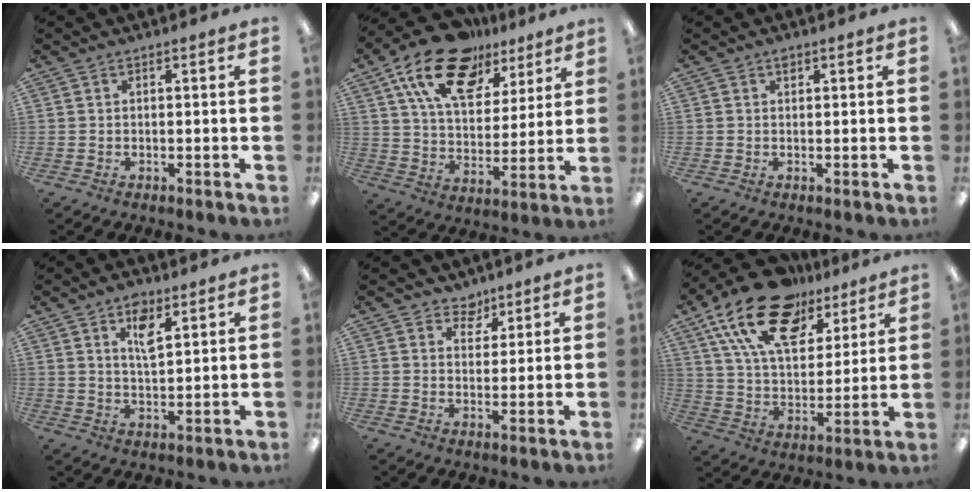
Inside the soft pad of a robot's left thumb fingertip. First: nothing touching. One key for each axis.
{"total": 19.3, "fx": 12.2, "fy": 10.3, "fz": 10.8, "tx": -0.196, "ty": -0.053, "tz": 0.220}
{"total": 1.2, "fx": 0.7, "fy": 0.7, "fz": 0.6, "tx": -0.006, "ty": -0.001, "tz": 0.011}
{"total": 6.7, "fx": 4.0, "fy": 2.9, "fz": 4.4, "tx": -0.065, "ty": -0.014, "tz": 0.066}
{"total": 4.8, "fx": 3.7, "fy": 3.0, "fz": 0.5, "tx": -0.003, "ty": -0.020, "tz": 0.064}
{"total": 21.4, "fx": 13.6, "fy": 11.0, "fz": 12.2, "tx": -0.225, "ty": -0.063, "tz": 0.245}